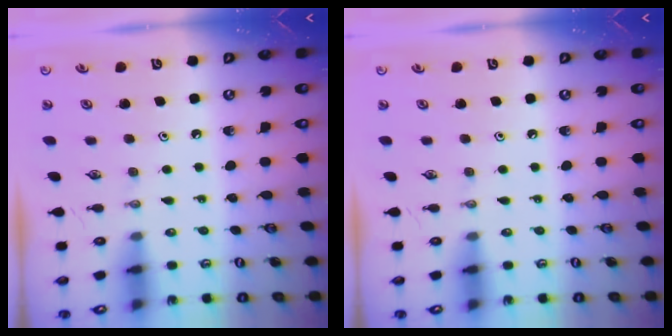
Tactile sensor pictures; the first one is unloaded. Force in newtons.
{"total": 0.0}